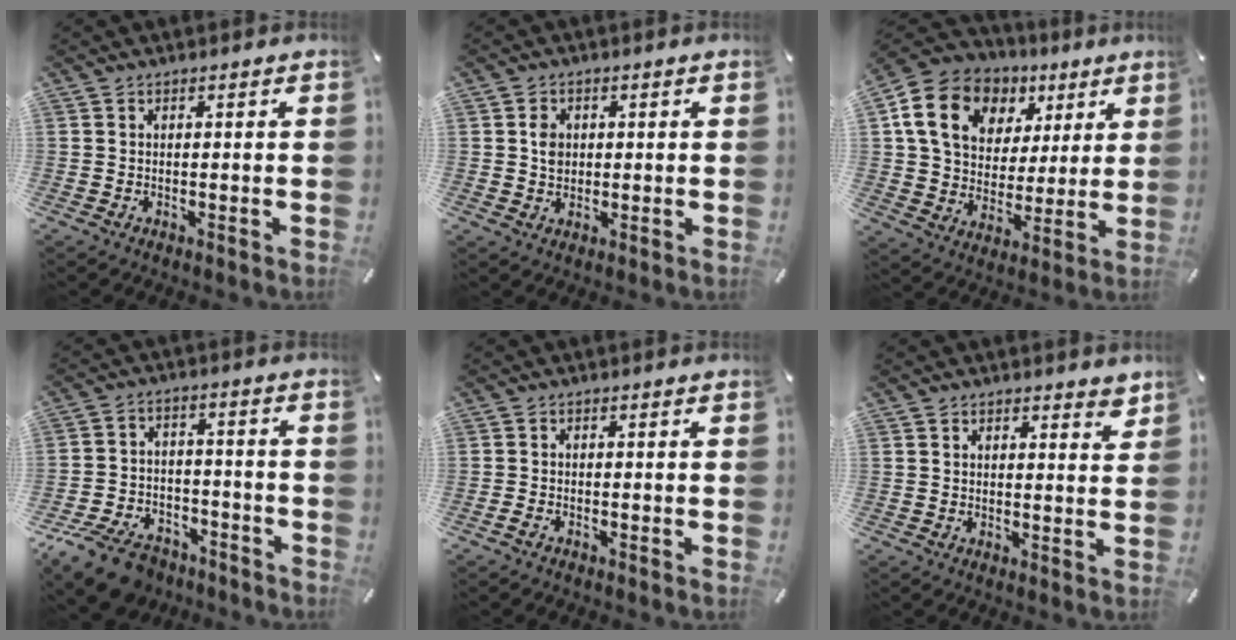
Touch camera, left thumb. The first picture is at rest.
{"total": 3.7, "force": [0.5, 3.2, 1.8], "torque": [-0.021, 0.001, 0.005]}
{"total": 16.2, "force": [6.5, 12.8, 7.6], "torque": [-0.151, -0.004, 0.124]}
{"total": 11.2, "force": [-8.4, 6.1, 4.2], "torque": [-0.076, 0.056, -0.151]}
{"total": 1.1, "force": [-0.9, 0.4, 0.5], "torque": [-0.011, -0.001, -0.016]}
{"total": 2.4, "force": [1.9, 1.2, 0.8], "torque": [-0.003, -0.007, 0.032]}